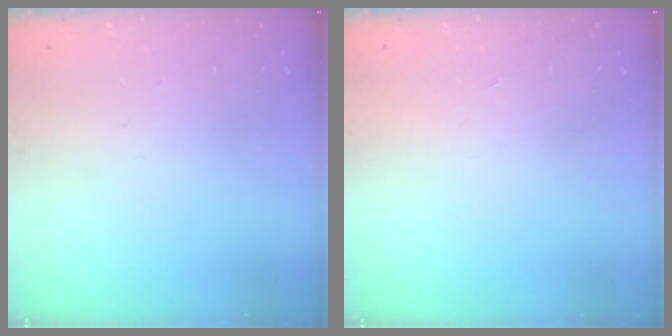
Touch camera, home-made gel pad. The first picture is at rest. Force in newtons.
{"total": 1.7, "press": 1.7, "slide": 0.1}